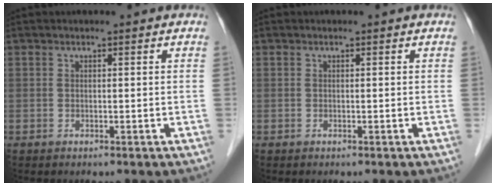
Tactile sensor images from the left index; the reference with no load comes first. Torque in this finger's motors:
{"motor_torque": [0.00, 0.00, 0.00, 0.00]}